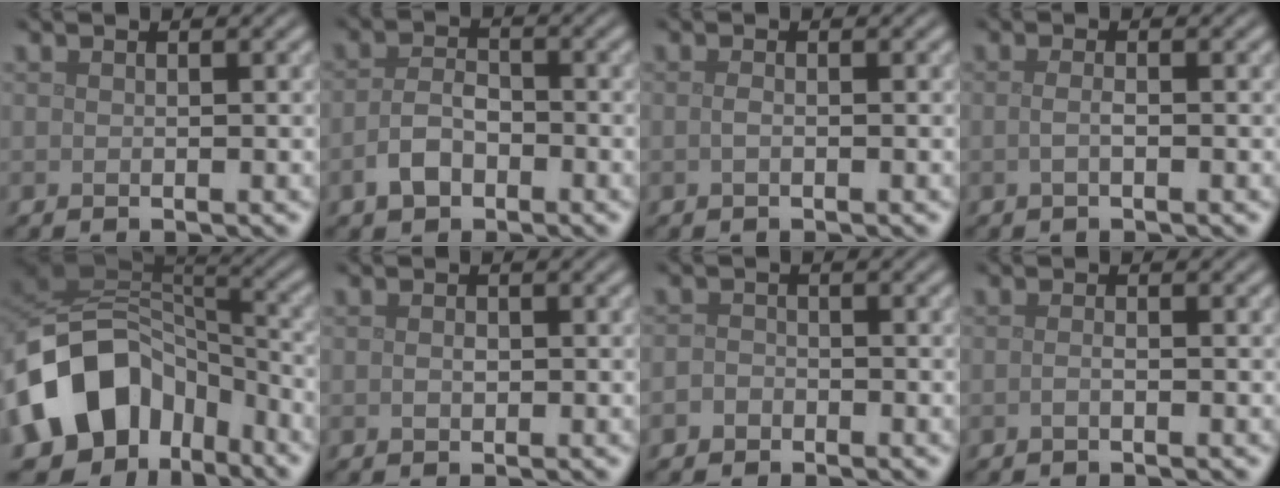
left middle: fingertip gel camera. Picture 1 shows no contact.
{"total": 2.9, "force": [-1.4, 1.8, 1.8], "torque": [-0.035, 0.004, -0.032]}
{"total": 0.7, "force": [-0.3, 0.3, 0.6], "torque": [-0.015, -0.001, -0.006]}
{"total": 1.1, "force": [-0.3, 0.3, 1.0], "torque": [-0.020, 0.000, -0.007]}
{"total": 13.0, "force": [-5.9, 9.7, 6.4], "torque": [-0.126, -0.001, -0.111]}
{"total": 0.8, "force": [0.0, 0.5, 0.6], "torque": [-0.014, -0.002, -0.001]}
{"total": 1.2, "force": [-0.8, 0.9, 0.3], "torque": [-0.004, 0.002, -0.018]}
{"total": 0.8, "force": [-0.4, 0.2, 0.6], "torque": [-0.014, -0.001, -0.008]}